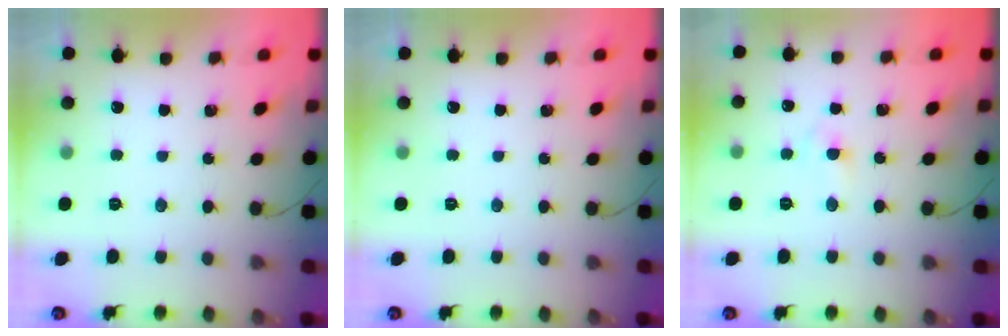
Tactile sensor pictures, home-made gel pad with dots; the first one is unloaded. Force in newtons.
{"total": 0.0}
{"total": 3.9, "press": 3.8, "slide": 1.2}